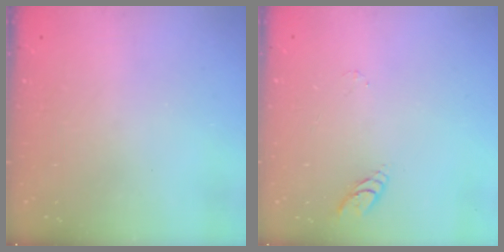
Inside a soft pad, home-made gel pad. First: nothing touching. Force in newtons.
{"total": 4.1, "press": 4.1, "slide": 0.4}